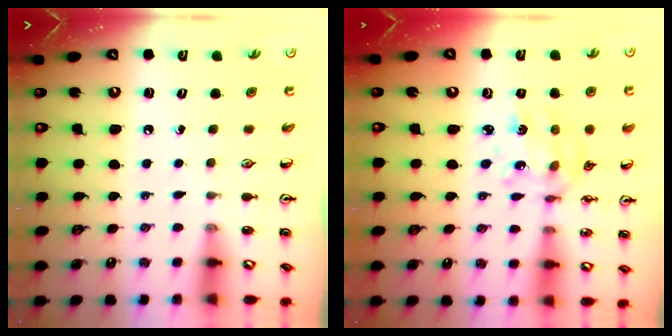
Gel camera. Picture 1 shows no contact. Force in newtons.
{"total": 7.3, "press": 6.9, "slide": 2.5}